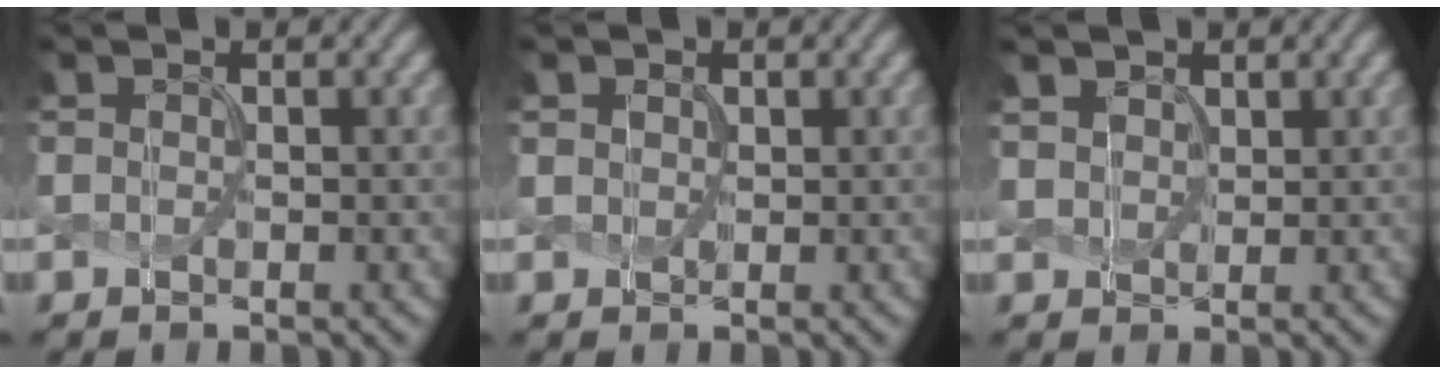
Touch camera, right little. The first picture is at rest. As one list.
[{"total": 0.9, "force": [0.6, 0.6, 0.0], "torque": [0.002, 0.000, 0.015]}, {"total": 1.9, "force": [1.5, 1.1, 0.4], "torque": [-0.019, -0.002, 0.036]}]